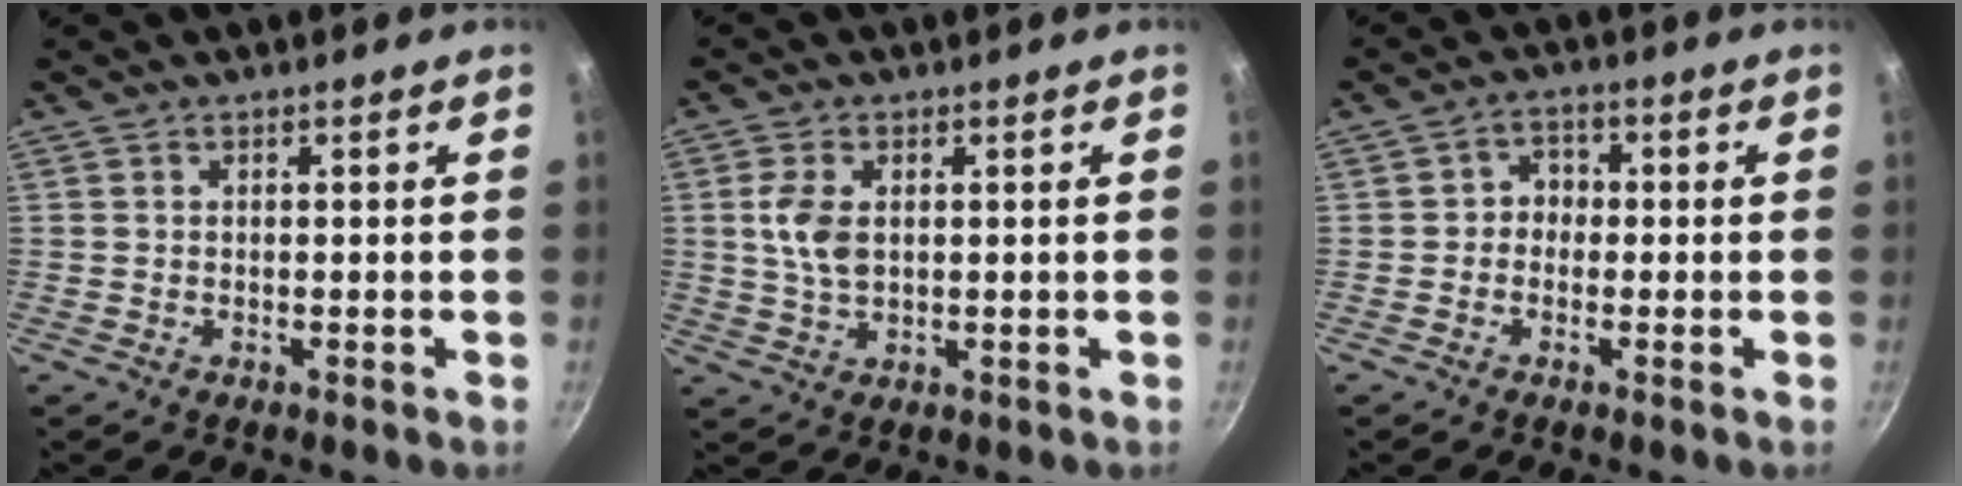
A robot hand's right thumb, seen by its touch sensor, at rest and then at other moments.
{"total": 6.0, "force": [1.1, 3.6, 4.7], "torque": [-0.090, 0.001, 0.021]}
{"total": 3.5, "force": [-0.5, 3.1, 1.5], "torque": [-0.001, 0.013, -0.018]}